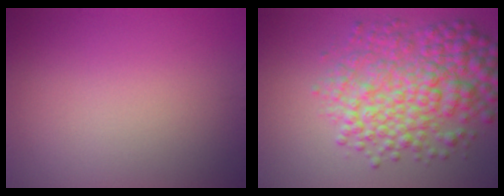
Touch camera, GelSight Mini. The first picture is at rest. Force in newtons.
{"total": 7.9, "press": 7.9, "slide": 0.1}